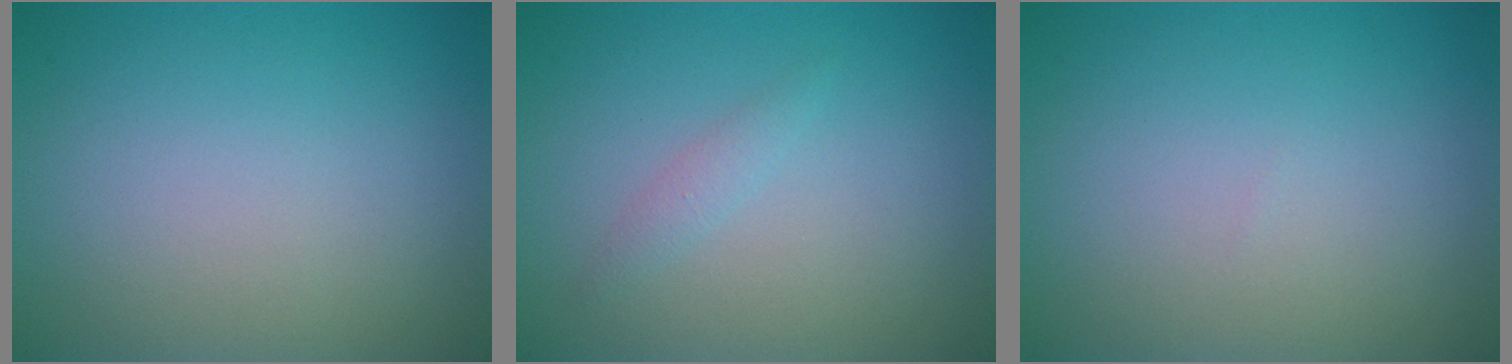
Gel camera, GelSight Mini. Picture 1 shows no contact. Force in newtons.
{"total": 0.9, "press": 0.9, "slide": 0.0}
{"total": 0.0}